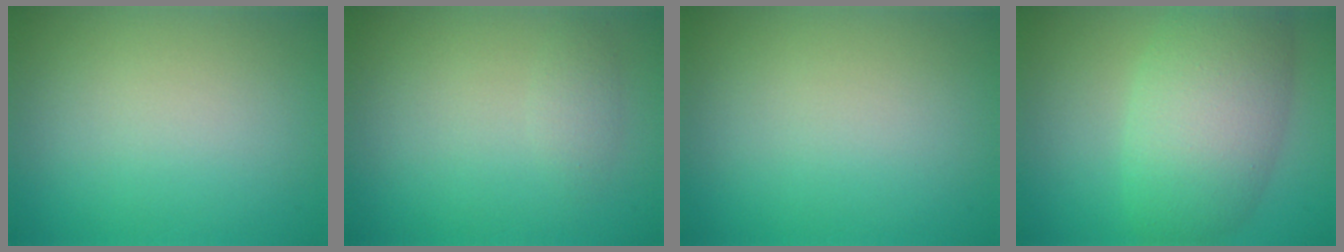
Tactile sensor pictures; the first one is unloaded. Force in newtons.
{"total": 1.1, "press": 1.1, "slide": 0.0}
{"total": 0.0}
{"total": 7.4, "press": 7.4, "slide": 0.2}